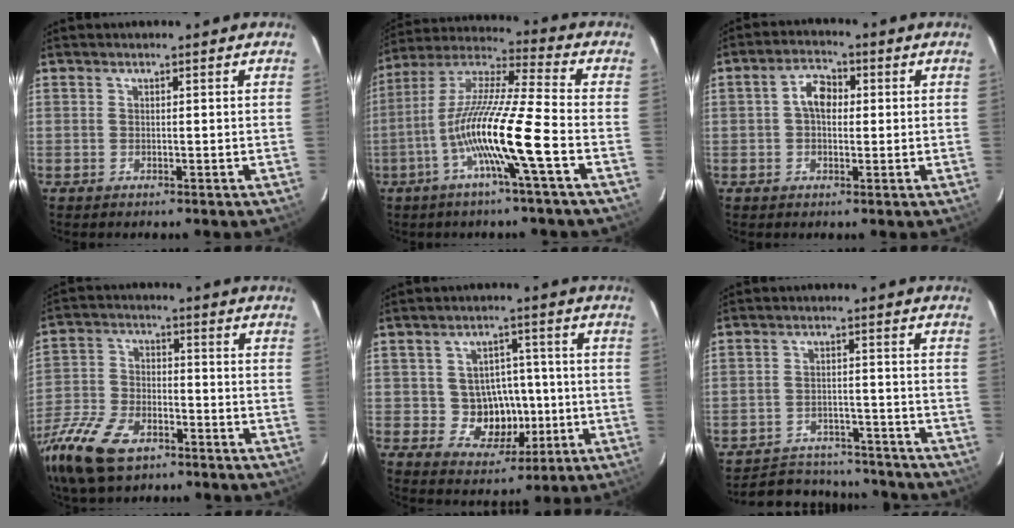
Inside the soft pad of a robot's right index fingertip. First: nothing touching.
{"total": 15.9, "force": [-6.1, -0.4, 14.7], "torque": [-0.276, -0.008, -0.124]}
{"total": 4.8, "force": [0.4, 3.3, 3.5], "torque": [-0.063, 0.019, 0.006]}
{"total": 17.9, "force": [-11.9, 8.5, 10.4], "torque": [-0.257, -0.030, -0.229]}
{"total": 8.8, "force": [-1.2, 7.9, 3.7], "torque": [-0.077, 0.013, -0.004]}
{"total": 15.8, "force": [-14.3, 5.1, 4.2], "torque": [-0.097, 0.021, -0.185]}